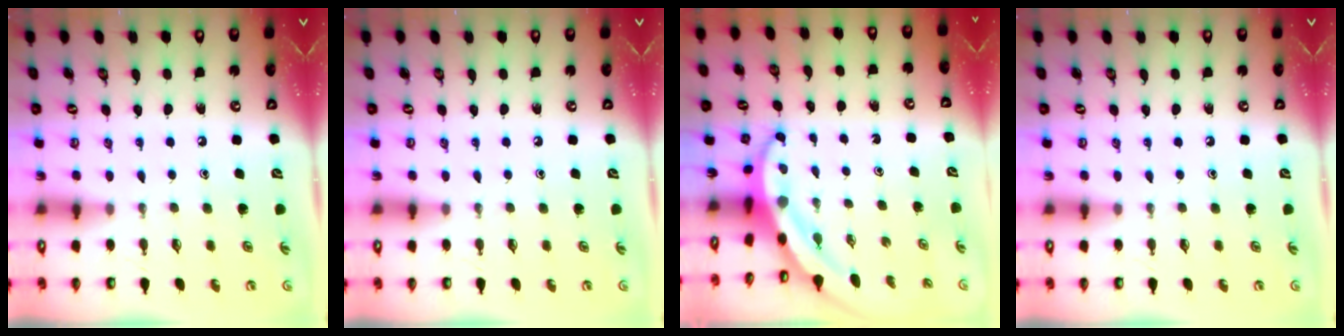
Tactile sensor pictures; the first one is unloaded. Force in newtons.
{"total": 0.0}
{"total": 3.9, "press": 3.9, "slide": 0.4}
{"total": 0.0}